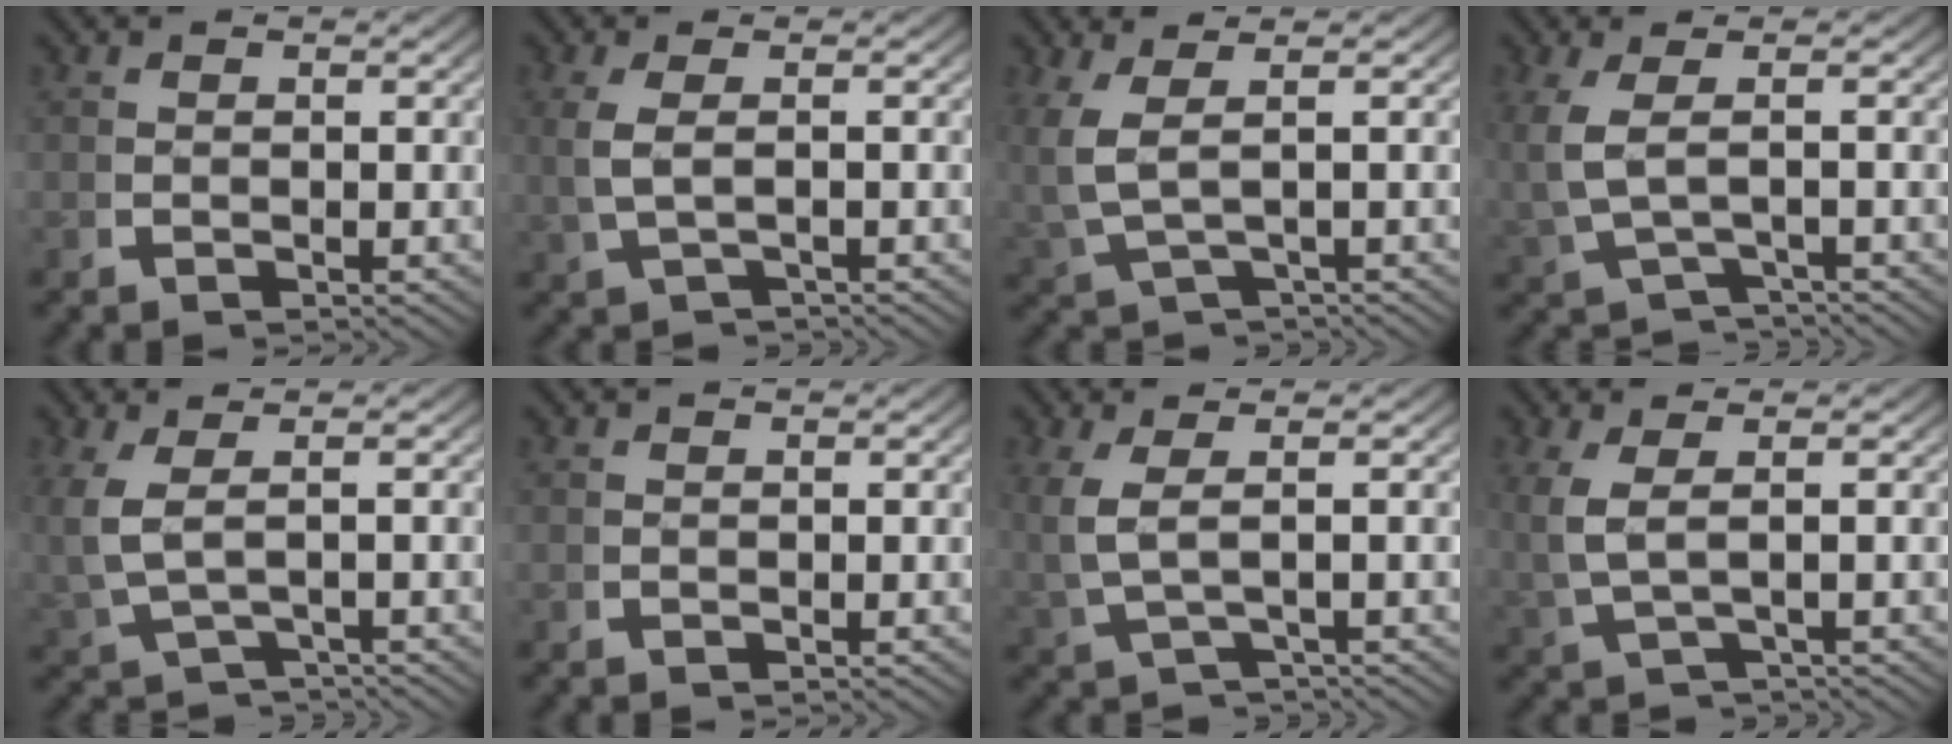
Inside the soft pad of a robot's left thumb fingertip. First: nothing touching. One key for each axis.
{"total": 2.8, "fx": -0.9, "fy": 1.2, "fz": 2.4, "tx": -0.071, "ty": -0.007, "tz": 0.003}
{"total": 3.0, "fx": -0.1, "fy": 1.5, "fz": 2.6, "tx": -0.073, "ty": -0.010, "tz": 0.018}
{"total": 3.6, "fx": -1.3, "fy": 1.4, "fz": 3.1, "tx": -0.079, "ty": -0.008, "tz": -0.003}
{"total": 3.0, "fx": -0.9, "fy": 1.3, "fz": 2.6, "tx": -0.069, "ty": -0.010, "tz": 0.004}
{"total": 0.0}
{"total": 3.3, "fx": -0.4, "fy": 1.4, "fz": 2.9, "tx": -0.082, "ty": -0.009, "tz": 0.014}
{"total": 3.1, "fx": -0.1, "fy": 1.3, "fz": 2.8, "tx": -0.079, "ty": -0.008, "tz": 0.019}